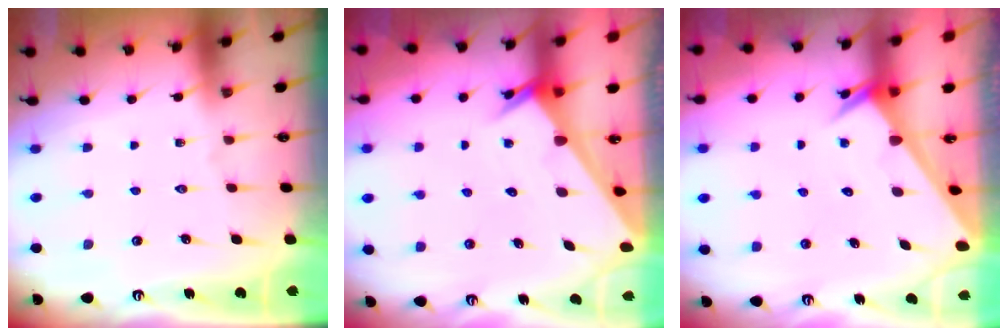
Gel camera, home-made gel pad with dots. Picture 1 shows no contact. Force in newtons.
{"total": 2.2, "press": 2.2, "slide": 0.1}
{"total": 2.4, "press": 2.4, "slide": 0.0}